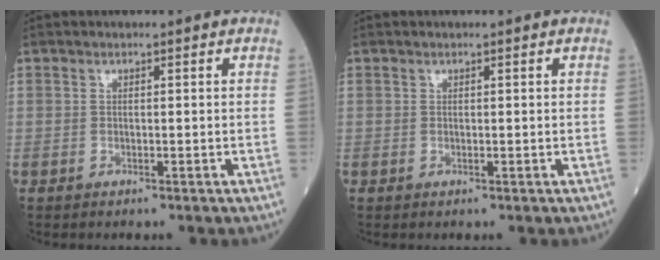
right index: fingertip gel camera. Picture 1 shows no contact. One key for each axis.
{"total": 0.0}